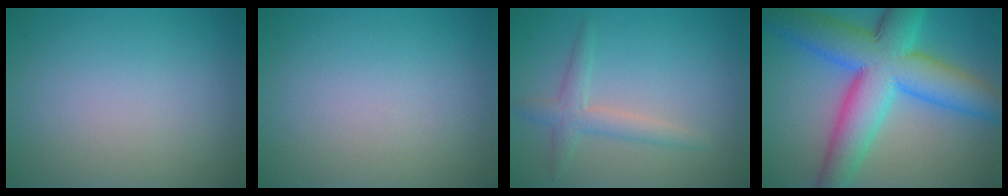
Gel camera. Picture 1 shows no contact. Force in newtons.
{"total": 0.0}
{"total": 2.4, "press": 2.4, "slide": 0.1}
{"total": 11.9, "press": 11.9, "slide": 0.3}